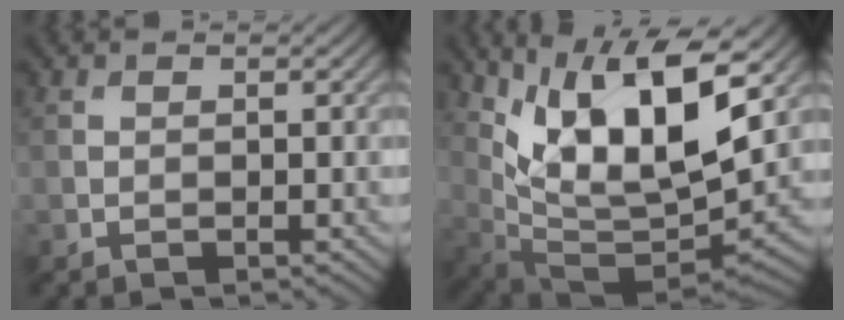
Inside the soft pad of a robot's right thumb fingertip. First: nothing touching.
{"total": 14.0, "force": [6.4, 4.9, 11.4], "torque": [-0.222, -0.009, 0.127]}